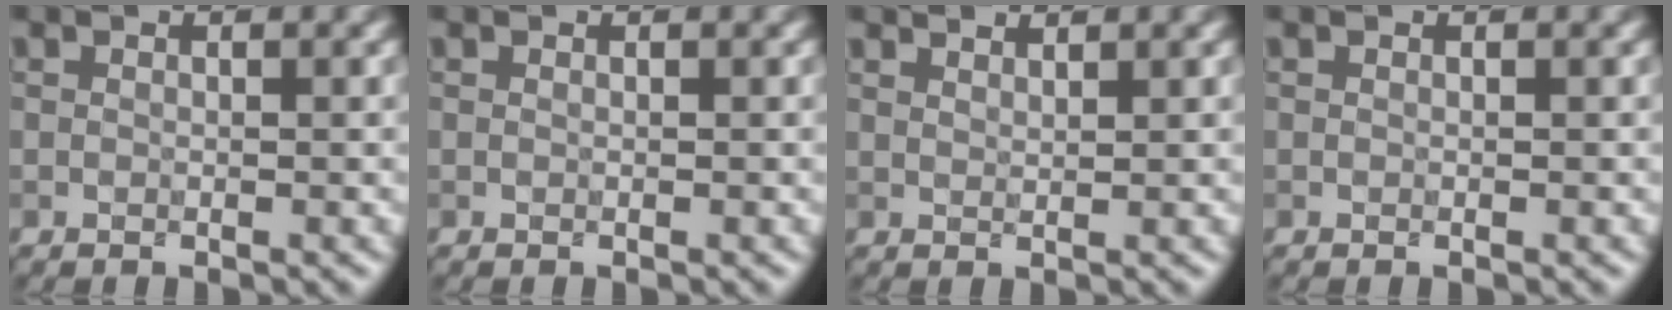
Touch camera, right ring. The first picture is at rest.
{"total": 0.0}
{"total": 1.2, "force": [1.2, 0.2, 0.0], "torque": [0.012, 0.005, 0.015]}
{"total": 0.0}